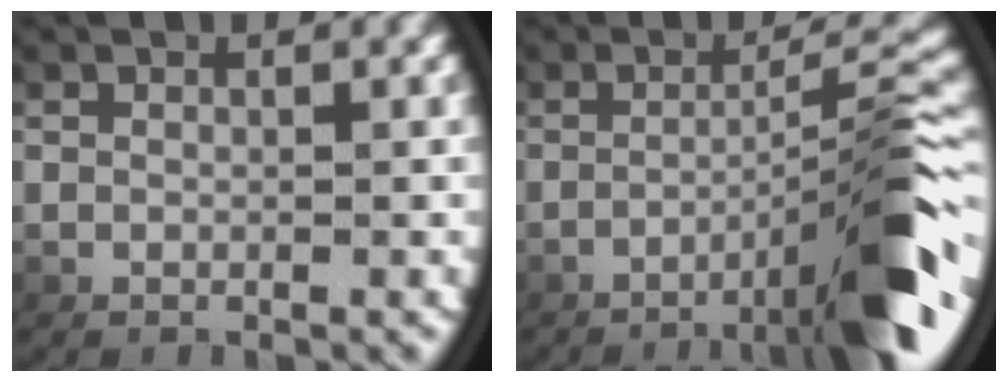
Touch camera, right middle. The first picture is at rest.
{"total": 7.9, "force": [-3.4, 0.2, 7.1], "torque": [-0.096, 0.016, -0.051]}